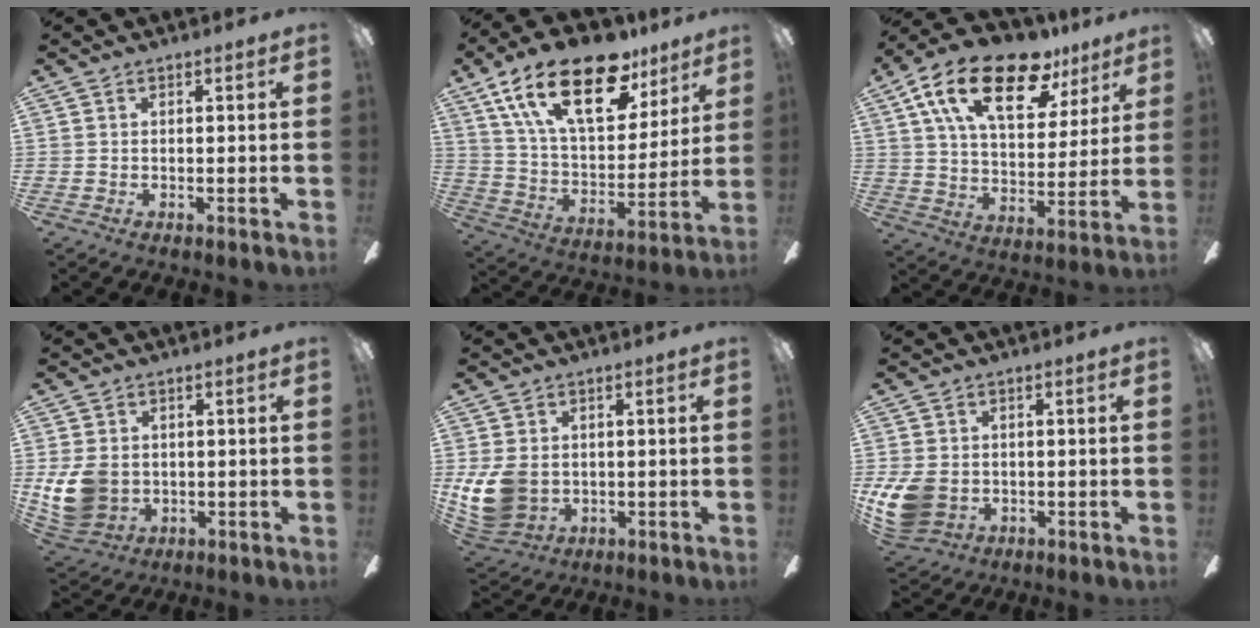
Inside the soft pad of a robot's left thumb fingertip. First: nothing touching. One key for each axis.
{"total": 25.3, "fx": 14.7, "fy": 11.9, "fz": 16.7, "tx": -0.288, "ty": -0.071, "tz": 0.254}
{"total": 22.1, "fx": 13.1, "fy": 10.8, "fz": 14.2, "tx": -0.239, "ty": -0.056, "tz": 0.224}
{"total": 10.2, "fx": -0.6, "fy": 8.5, "fz": 5.6, "tx": -0.124, "ty": 0.011, "tz": -0.006}
{"total": 10.9, "fx": -0.9, "fy": 8.7, "fz": 6.5, "tx": -0.151, "ty": 0.004, "tz": -0.015}
{"total": 9.6, "fx": -1.7, "fy": 7.7, "fz": 5.6, "tx": -0.122, "ty": 0.007, "tz": -0.028}